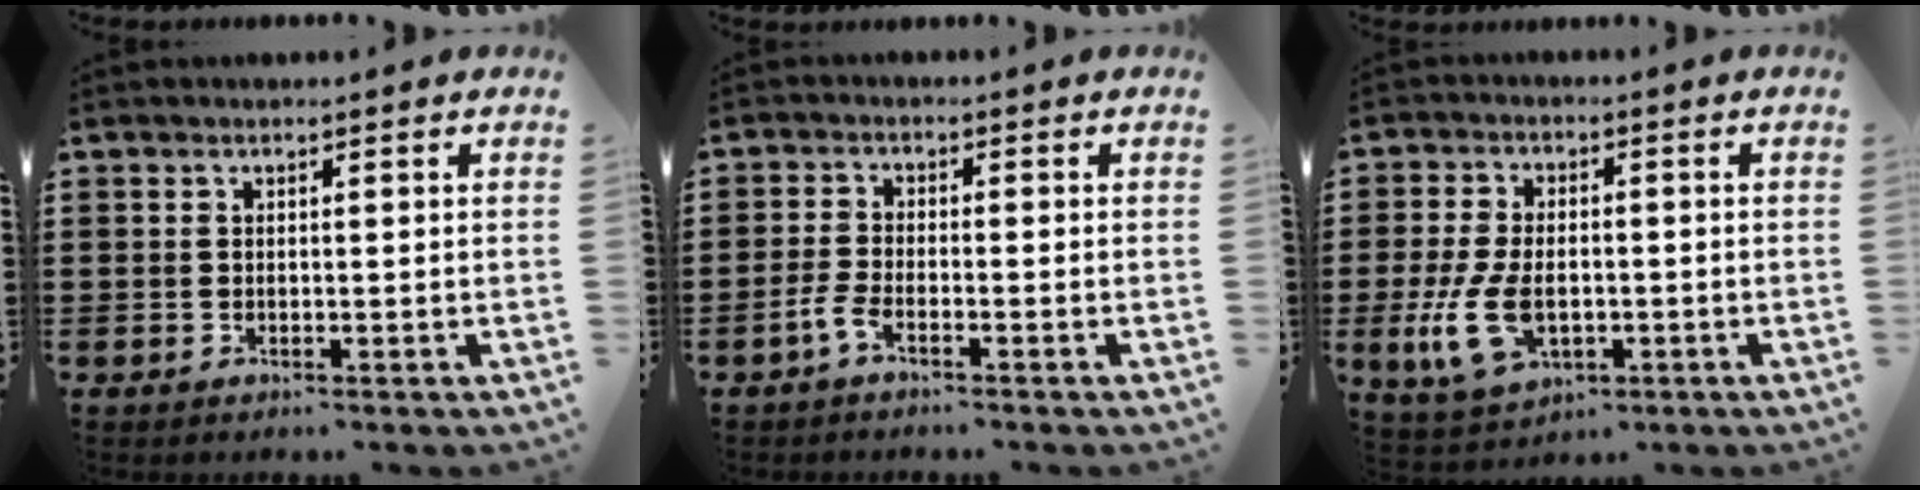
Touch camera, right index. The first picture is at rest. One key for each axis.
{"total": 2.7, "fx": -1.8, "fy": 0.5, "fz": 2.0, "tx": -0.057, "ty": -0.005, "tz": -0.040}
{"total": 9.1, "fx": -2.1, "fy": 5.3, "fz": 7.1, "tx": -0.173, "ty": -0.005, "tz": -0.043}